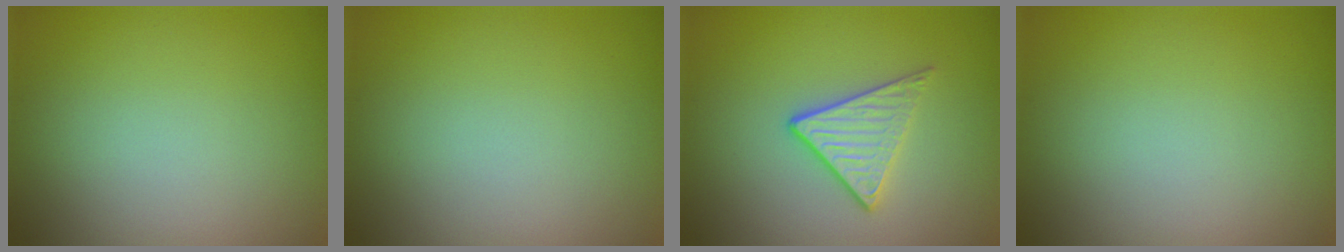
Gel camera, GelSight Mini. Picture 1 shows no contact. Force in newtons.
{"total": 0.0}
{"total": 2.9, "press": 2.6, "slide": 1.4}
{"total": 0.0}